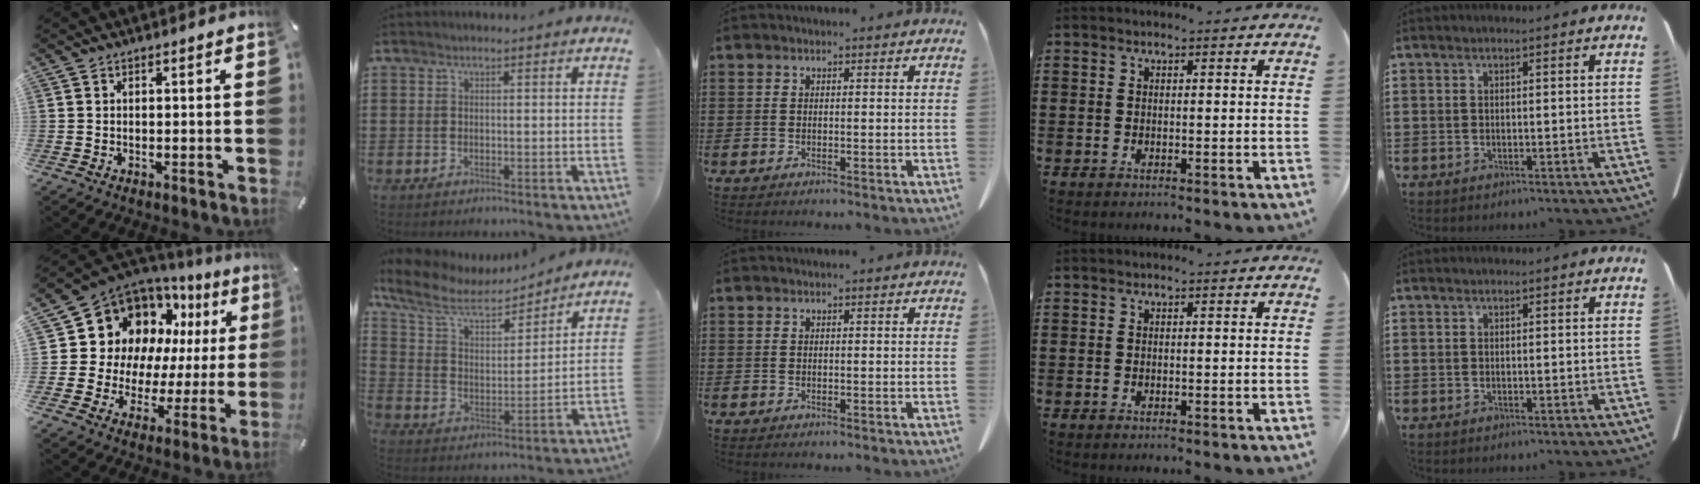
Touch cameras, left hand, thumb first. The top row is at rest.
{"thumb": {"total": 16.2, "force": [8.5, 12.4, 5.9], "torque": [-0.099, -0.078, 0.170]}, "index": {"total": 8.5, "force": [6.9, 3.0, 3.9], "torque": [-0.107, -0.033, 0.118]}}